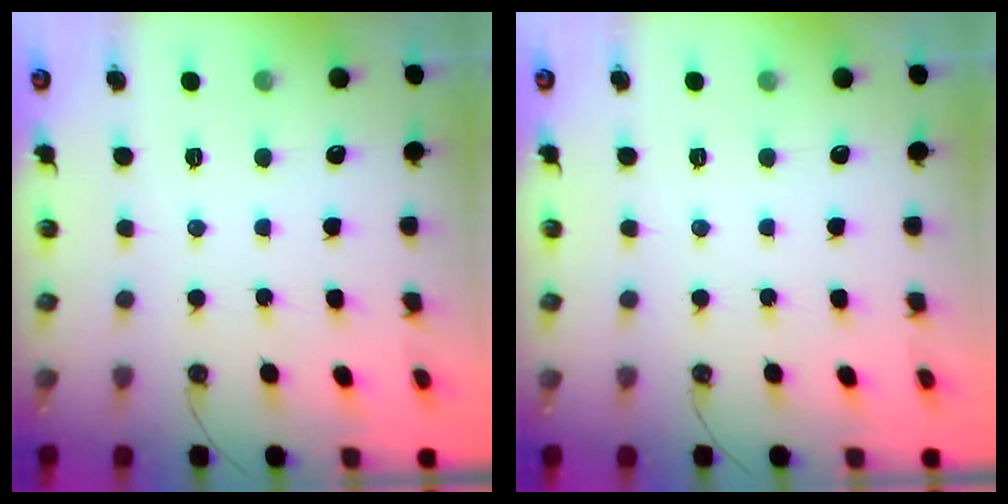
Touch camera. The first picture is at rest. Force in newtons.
{"total": 0.0}